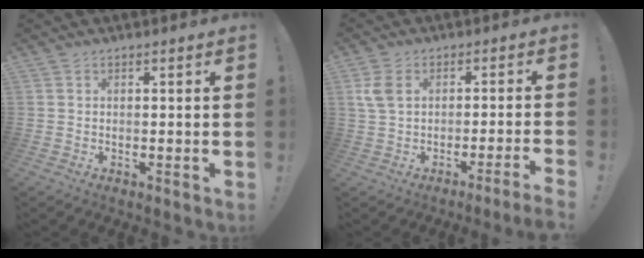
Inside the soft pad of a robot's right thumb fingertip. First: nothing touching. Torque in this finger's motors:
{"motor_torque": [0.28, 0.30, 0.73, -0.70, 0.30]}